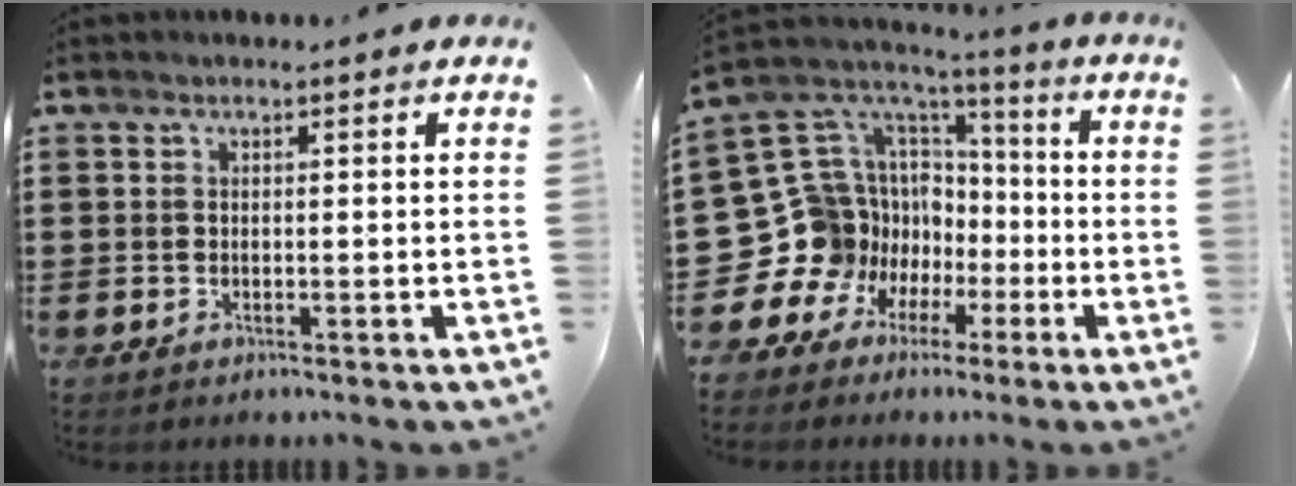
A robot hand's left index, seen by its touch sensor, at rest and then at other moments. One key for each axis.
{"total": 14.5, "fx": -3.4, "fy": 13.7, "fz": 3.5, "tx": -0.151, "ty": -0.033, "tz": -0.024}